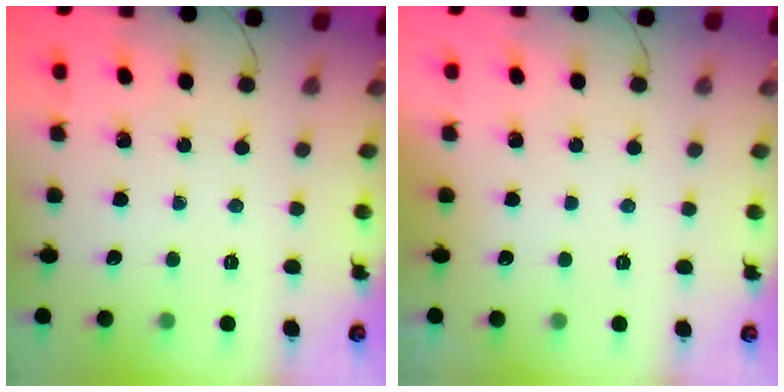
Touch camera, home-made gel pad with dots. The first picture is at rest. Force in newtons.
{"total": 2.9, "press": 2.9, "slide": 0.1}